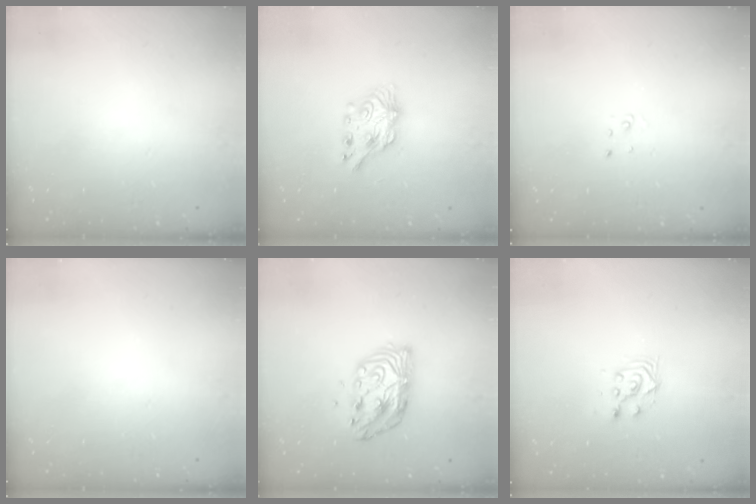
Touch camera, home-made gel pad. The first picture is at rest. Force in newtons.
{"total": 8.2, "press": 8.2, "slide": 0.7}
{"total": 2.0, "press": 2.0, "slide": 0.2}
{"total": 0.0}
{"total": 11.3, "press": 11.3, "slide": 0.7}
{"total": 7.0, "press": 7.0, "slide": 0.7}